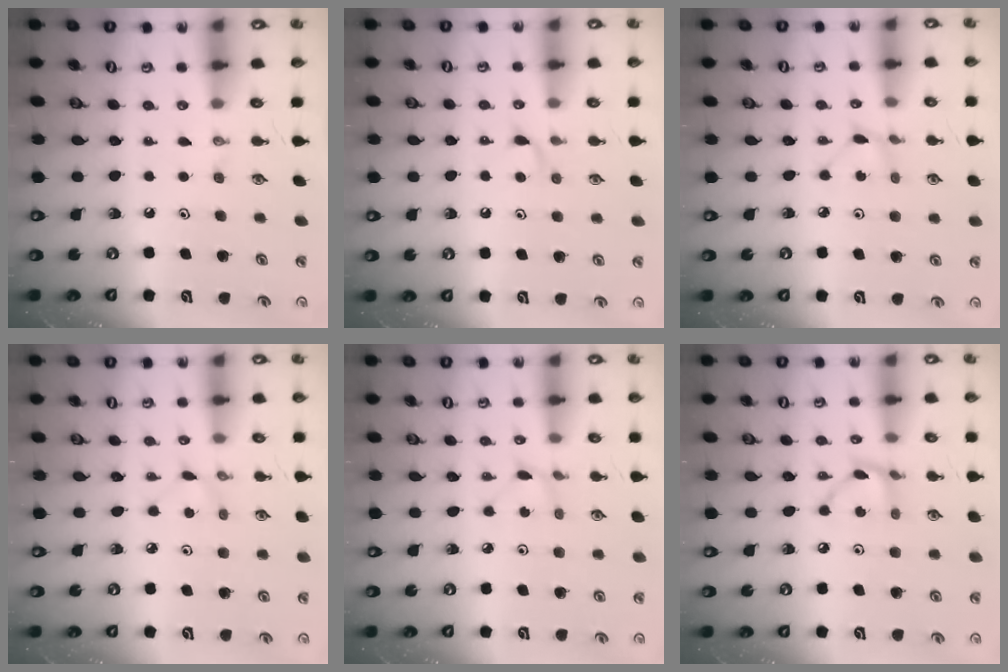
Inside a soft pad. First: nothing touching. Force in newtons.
{"total": 3.8, "press": 3.8, "slide": 0.6}
{"total": 1.5, "press": 1.5, "slide": 0.2}
{"total": 2.2, "press": 2.2, "slide": 0.3}
{"total": 0.8, "press": 0.8, "slide": 0.1}
{"total": 4.6, "press": 4.6, "slide": 0.2}